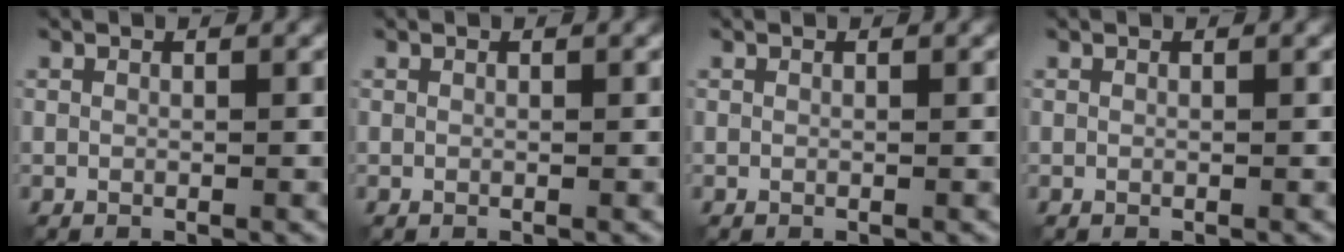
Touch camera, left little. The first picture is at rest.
{"total": 0.0}
{"total": 0.0}
{"total": 0.0}